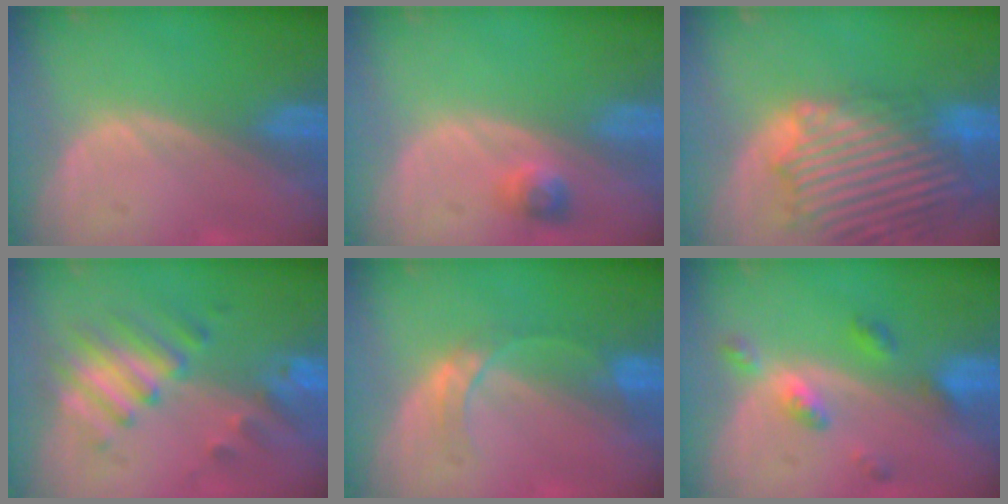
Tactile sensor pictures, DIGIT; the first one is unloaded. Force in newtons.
{"total": 2.3, "press": 2.2, "slide": 0.7}
{"total": 14.5, "press": 12.3, "slide": 7.6}
{"total": 7.2, "press": 7.0, "slide": 1.4}
{"total": 3.3, "press": 3.3, "slide": 0.3}
{"total": 5.1, "press": 4.6, "slide": 2.2}